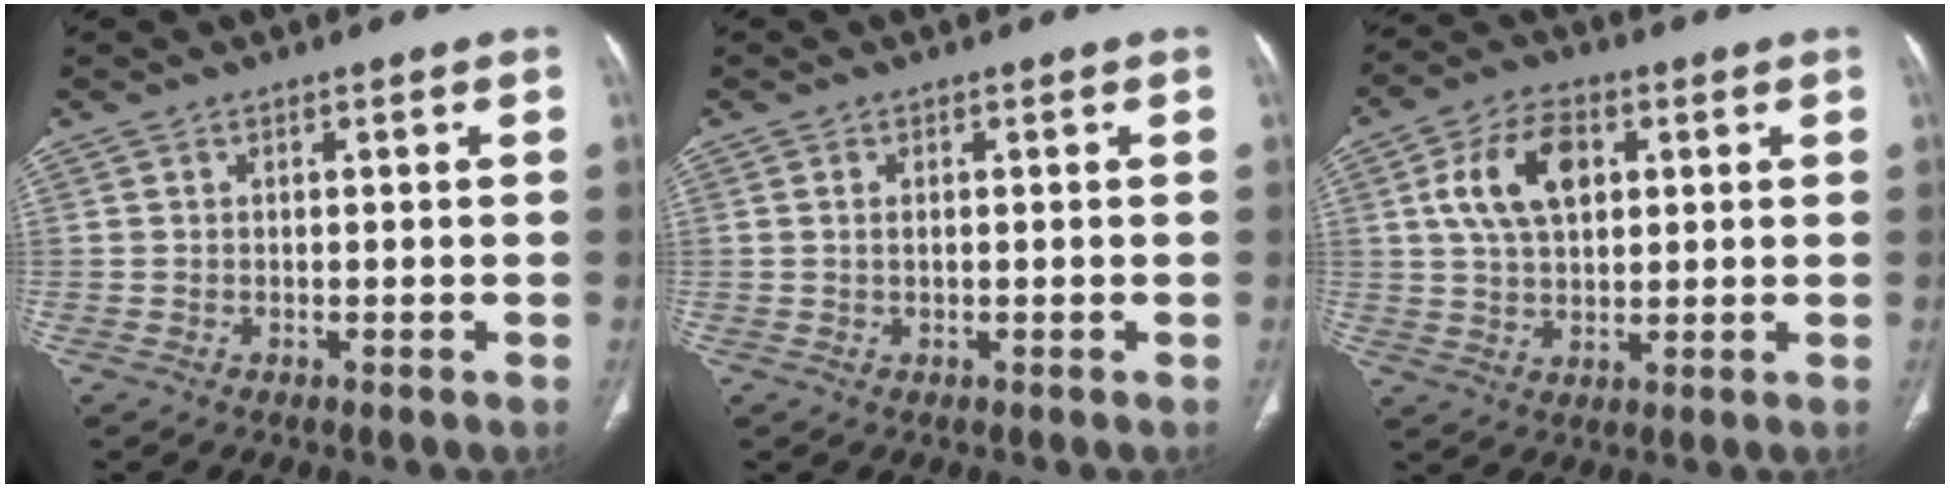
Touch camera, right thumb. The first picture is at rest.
{"total": 0.8, "force": [0.2, 0.3, 0.7], "torque": [-0.018, 0.002, 0.006]}
{"total": 11.1, "force": [3.0, 6.9, 8.1], "torque": [-0.135, 0.004, 0.054]}